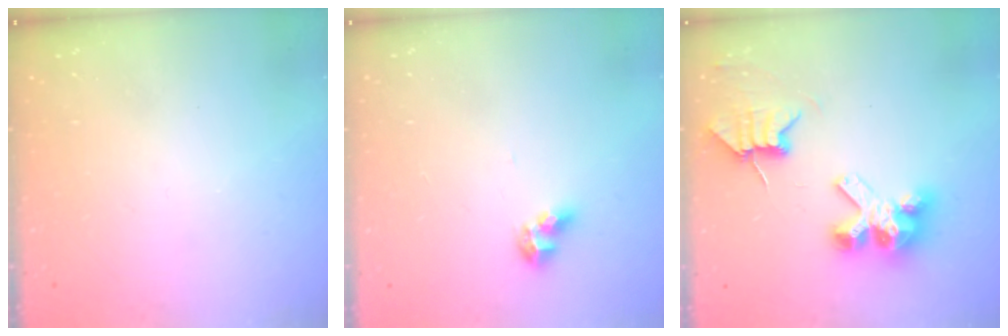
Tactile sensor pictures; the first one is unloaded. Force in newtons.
{"total": 5.4, "press": 5.3, "slide": 1.1}
{"total": 9.5, "press": 9.5, "slide": 0.8}